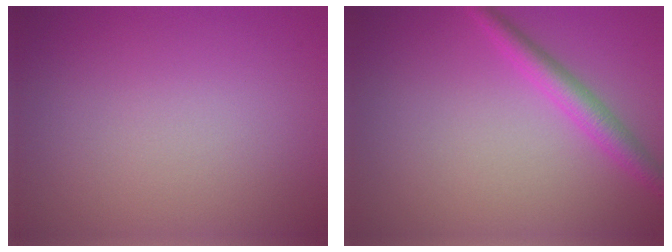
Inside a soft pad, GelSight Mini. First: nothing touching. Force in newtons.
{"total": 2.6, "press": 2.6, "slide": 0.0}